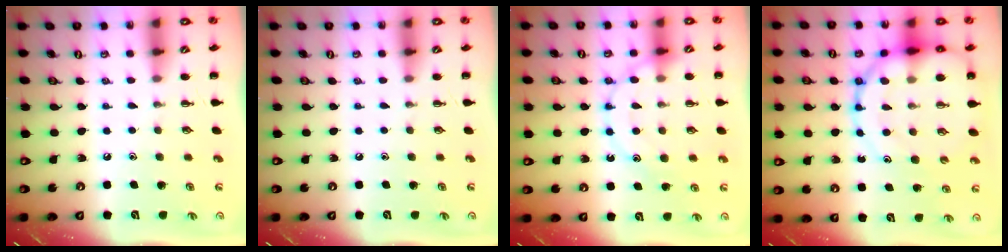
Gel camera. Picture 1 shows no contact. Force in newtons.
{"total": 0.0}
{"total": 13.8, "press": 13.7, "slide": 1.8}
{"total": 20.2, "press": 19.9, "slide": 3.6}